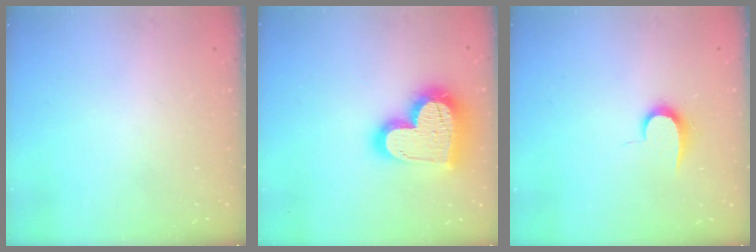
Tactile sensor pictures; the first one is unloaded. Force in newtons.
{"total": 22.6, "press": 22.5, "slide": 1.8}
{"total": 6.6, "press": 6.5, "slide": 0.8}